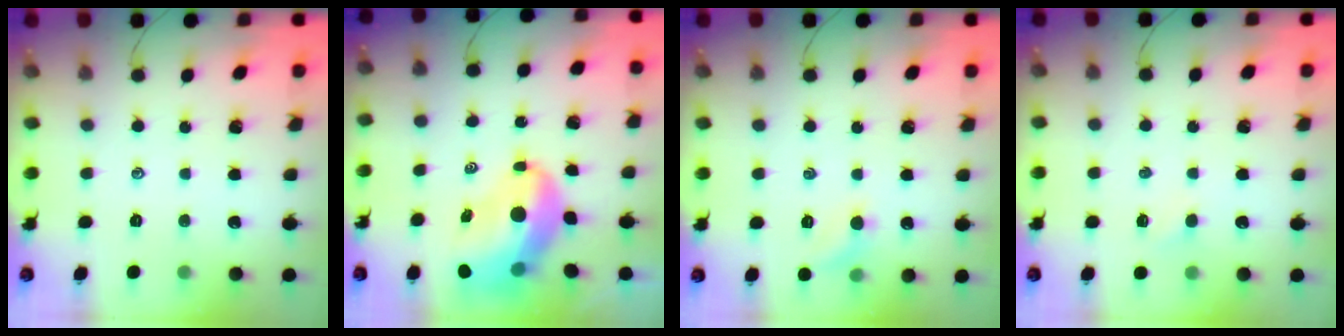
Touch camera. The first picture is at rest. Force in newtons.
{"total": 10.6, "press": 10.2, "slide": 3.1}
{"total": 6.0, "press": 5.7, "slide": 1.7}
{"total": 1.3, "press": 1.2, "slide": 0.5}